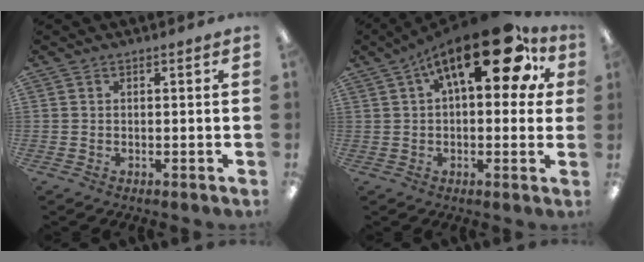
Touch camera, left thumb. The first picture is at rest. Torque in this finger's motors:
{"motor_torque": [-0.03, 1.34, 1.38, -1.39, 0.22]}